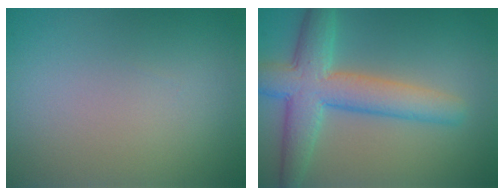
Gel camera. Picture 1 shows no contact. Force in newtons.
{"total": 5.5, "press": 5.5, "slide": 0.4}